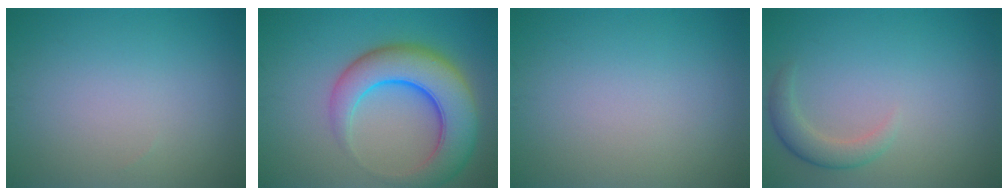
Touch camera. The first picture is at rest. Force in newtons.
{"total": 8.8, "press": 8.8, "slide": 0.4}
{"total": 0.0}
{"total": 2.3, "press": 2.3, "slide": 0.3}